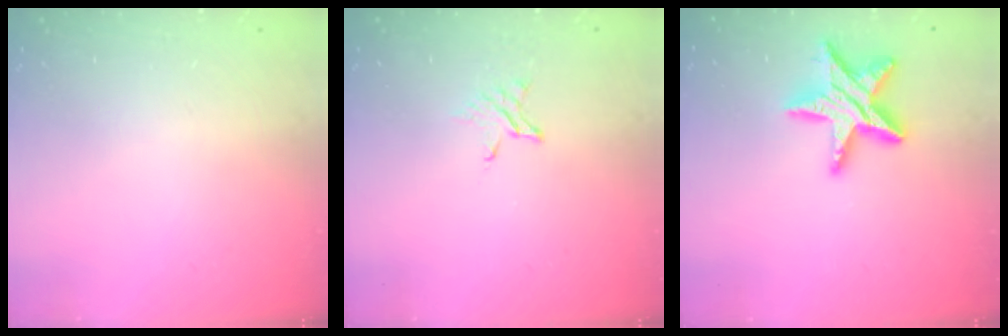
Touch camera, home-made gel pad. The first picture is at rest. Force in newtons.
{"total": 2.3, "press": 2.3, "slide": 0.2}
{"total": 14.0, "press": 14.0, "slide": 1.0}